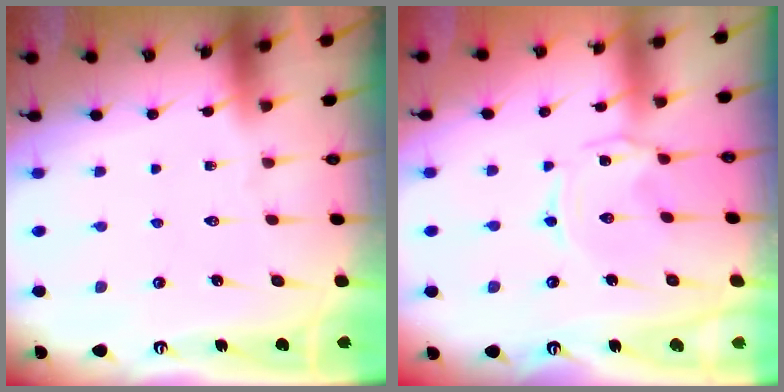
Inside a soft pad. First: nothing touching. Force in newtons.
{"total": 1.1, "press": 1.0, "slide": 0.4}